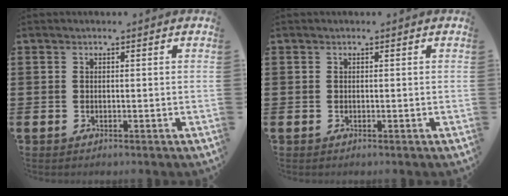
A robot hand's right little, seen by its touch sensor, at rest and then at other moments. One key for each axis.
{"total": 0.0}